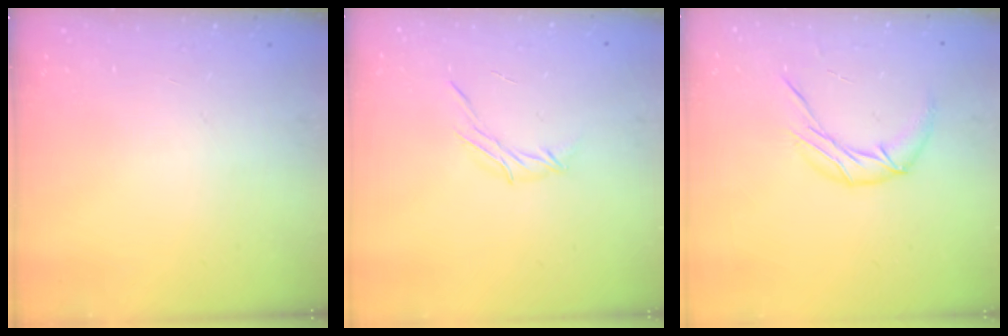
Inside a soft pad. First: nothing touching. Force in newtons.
{"total": 4.5, "press": 4.3, "slide": 1.1}
{"total": 9.3, "press": 9.3, "slide": 0.2}